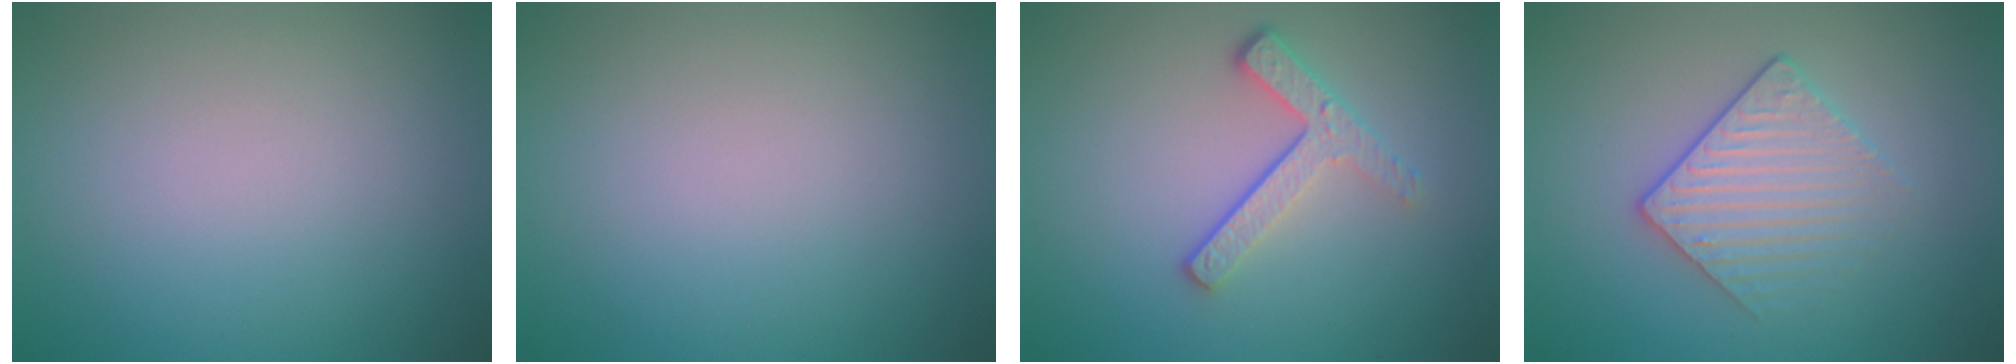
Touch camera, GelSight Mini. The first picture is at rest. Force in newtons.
{"total": 0.0}
{"total": 3.5, "press": 2.5, "slide": 2.4}
{"total": 3.1, "press": 2.9, "slide": 1.2}